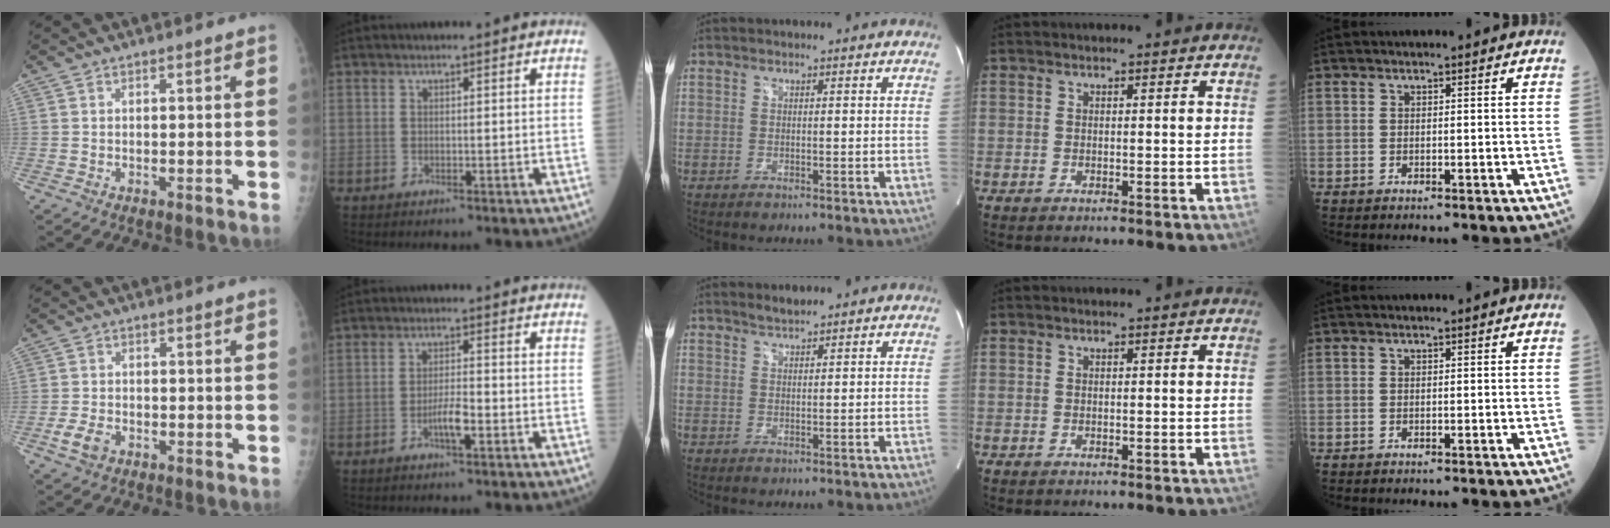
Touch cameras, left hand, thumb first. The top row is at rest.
{"thumb": {"total": 3.9, "force": [-1.7, 2.6, 2.4], "torque": [-0.047, 0.004, -0.031]}, "index": {"total": 3.3, "force": [-1.6, 0.5, 2.9], "torque": [-0.057, -0.001, -0.031]}, "middle": {"total": 1.9, "force": [1.8, 0.1, 0.5], "torque": [-0.015, 0.004, 0.038]}}